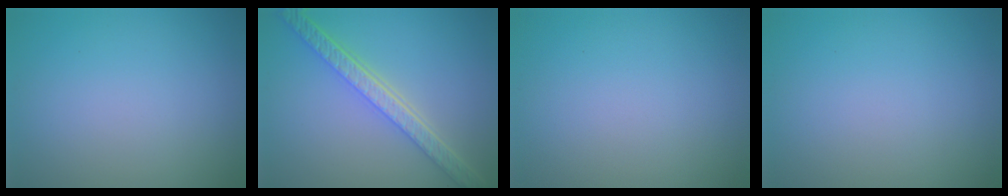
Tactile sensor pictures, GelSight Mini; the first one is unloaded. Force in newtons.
{"total": 5.5, "press": 4.3, "slide": 3.4}
{"total": 0.0}
{"total": 0.0}